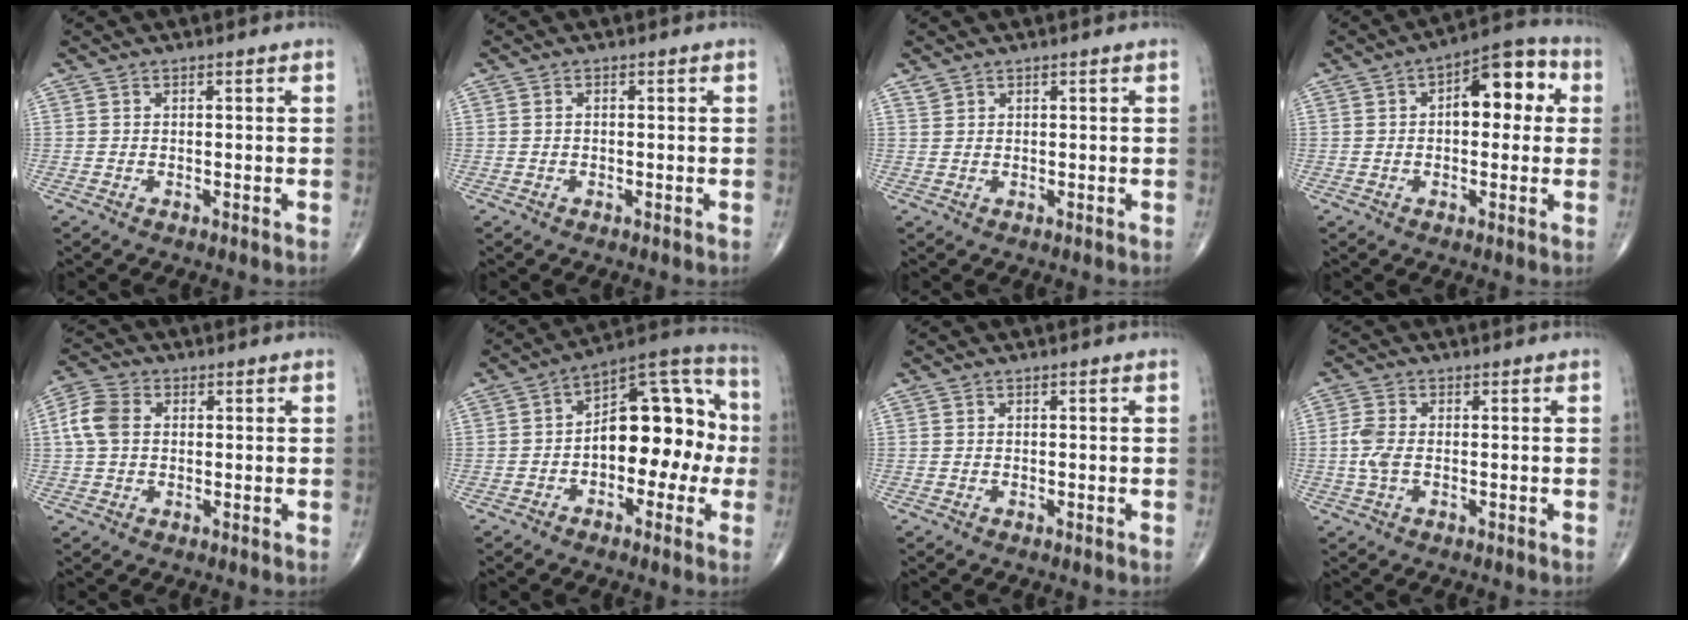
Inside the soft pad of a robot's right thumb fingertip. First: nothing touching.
{"total": 0.0}
{"total": 0.9, "force": [0.8, 0.5, 0.1], "torque": [0.003, -0.001, 0.015]}
{"total": 11.2, "force": [2.0, 5.8, 9.3], "torque": [-0.093, 0.026, 0.018]}
{"total": 6.4, "force": [0.8, 4.6, 4.3], "torque": [-0.097, 0.016, 0.011]}
{"total": 16.0, "force": [-1.4, 9.2, 13.0], "torque": [-0.147, 0.052, -0.032]}
{"total": 0.0}
{"total": 3.8, "force": [-0.4, 2.0, 3.2], "torque": [-0.087, 0.004, -0.012]}